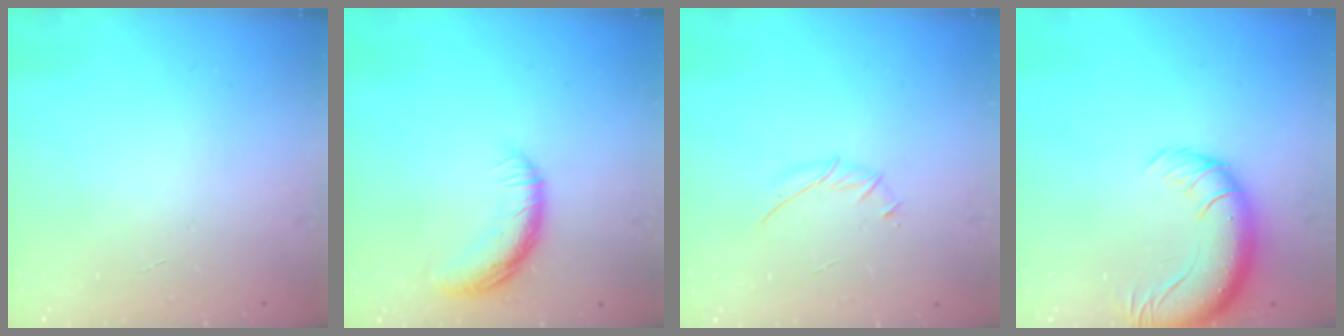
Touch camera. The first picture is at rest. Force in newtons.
{"total": 11.4, "press": 11.3, "slide": 1.4}
{"total": 3.6, "press": 3.5, "slide": 1.0}
{"total": 13.9, "press": 13.5, "slide": 3.2}